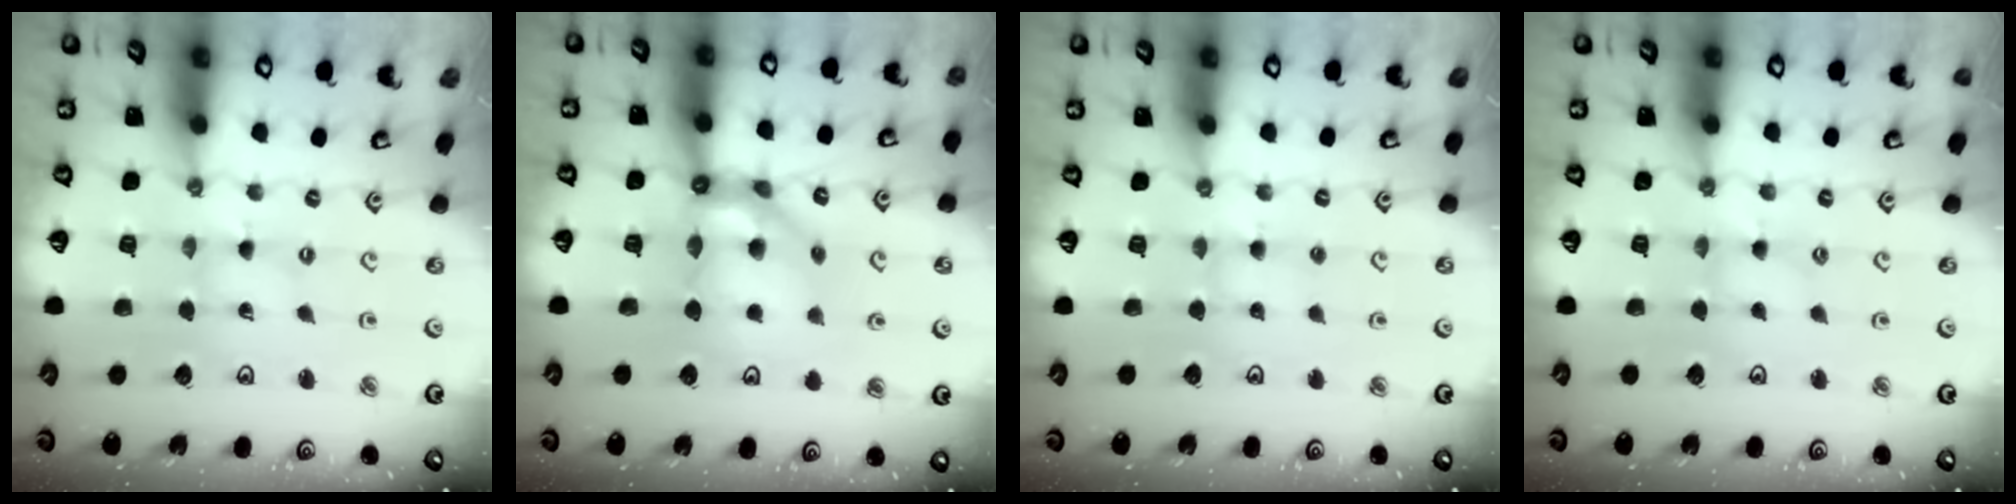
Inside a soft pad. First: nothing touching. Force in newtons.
{"total": 11.2, "press": 11.0, "slide": 2.1}
{"total": 3.3, "press": 3.2, "slide": 0.5}
{"total": 2.5, "press": 2.5, "slide": 0.2}